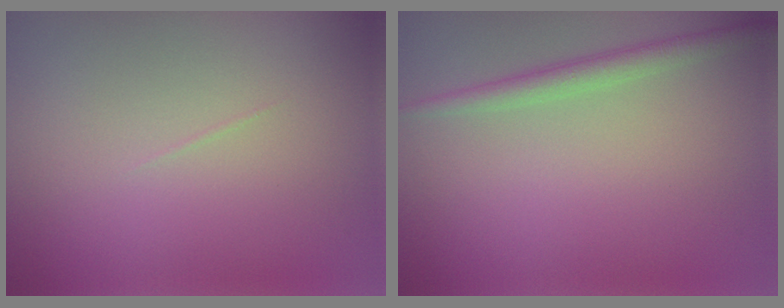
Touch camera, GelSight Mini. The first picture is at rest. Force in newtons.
{"total": 2.1, "press": 2.1, "slide": 0.1}